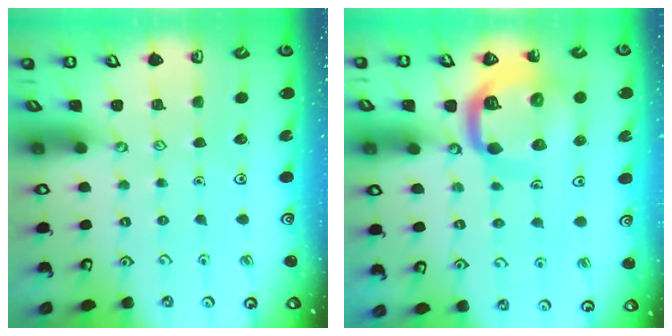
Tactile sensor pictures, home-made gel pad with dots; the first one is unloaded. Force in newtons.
{"total": 13.8, "press": 13.7, "slide": 1.6}